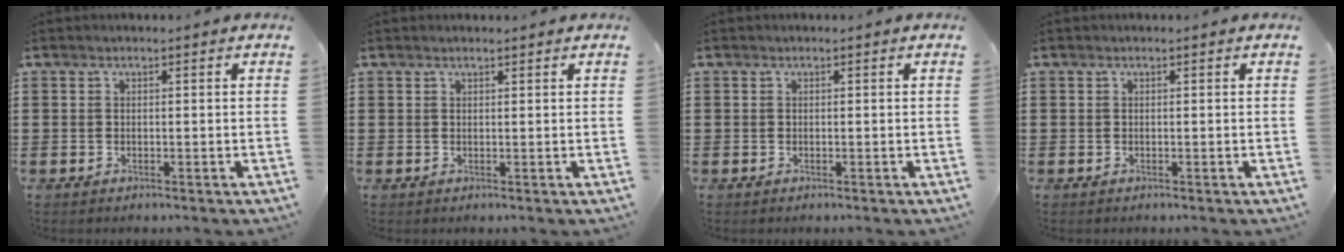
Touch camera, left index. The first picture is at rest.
{"total": 0.6, "force": [0.5, 0.0, 0.3], "torque": [-0.007, -0.001, 0.010]}
{"total": 0.0}
{"total": 0.0}